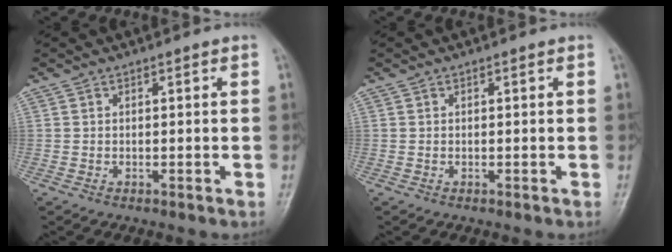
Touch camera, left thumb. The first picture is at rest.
{"total": 0.0}